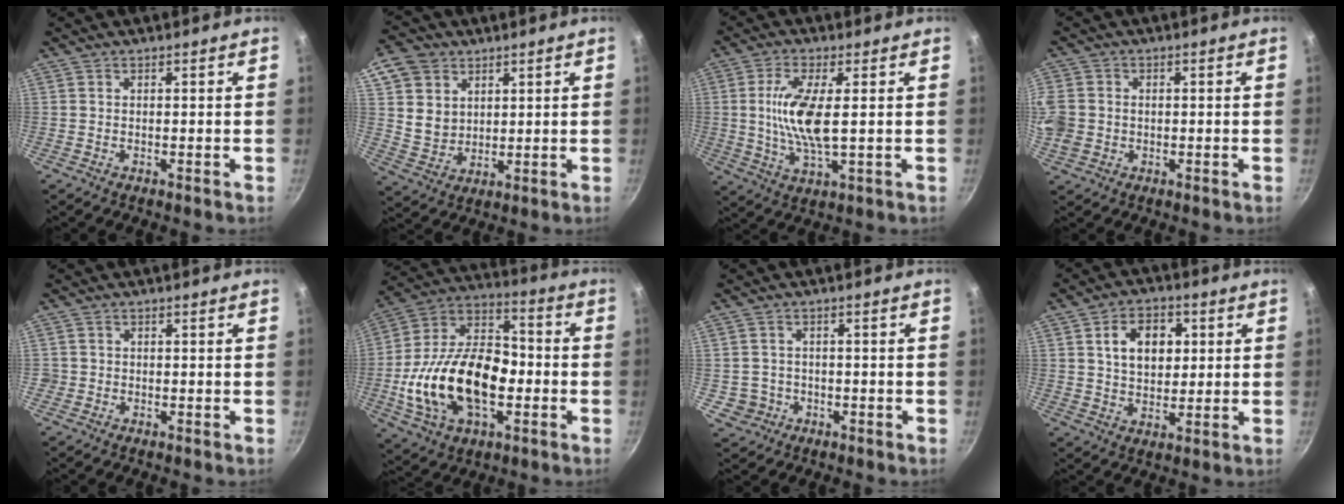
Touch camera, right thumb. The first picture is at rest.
{"total": 9.3, "force": [4.0, 7.6, 3.5], "torque": [-0.029, -0.017, 0.080]}
{"total": 10.3, "force": [1.0, 3.3, 9.7], "torque": [-0.201, -0.007, 0.020]}
{"total": 10.1, "force": [-0.4, 8.8, 4.9], "torque": [-0.127, 0.011, -0.007]}
{"total": 1.2, "force": [-0.3, 1.1, 0.1], "torque": [0.001, 0.004, -0.005]}
{"total": 25.0, "force": [-4.7, 15.4, 19.1], "torque": [-0.335, 0.044, -0.086]}
{"total": 4.1, "force": [-1.0, 3.9, 0.8], "torque": [0.002, 0.017, -0.004]}
{"total": 9.9, "force": [2.5, 6.9, 6.7], "torque": [-0.081, -0.001, 0.040]}